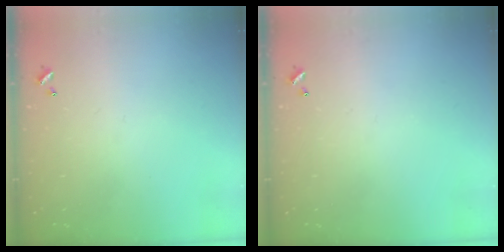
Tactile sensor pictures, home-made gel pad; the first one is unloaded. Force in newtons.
{"total": 0.0}